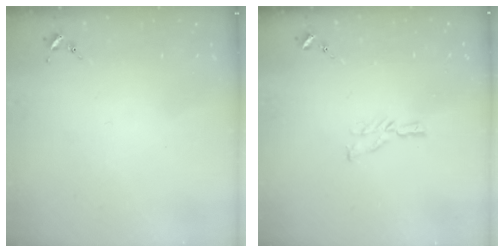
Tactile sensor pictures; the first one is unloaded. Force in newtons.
{"total": 6.2, "press": 6.2, "slide": 0.5}